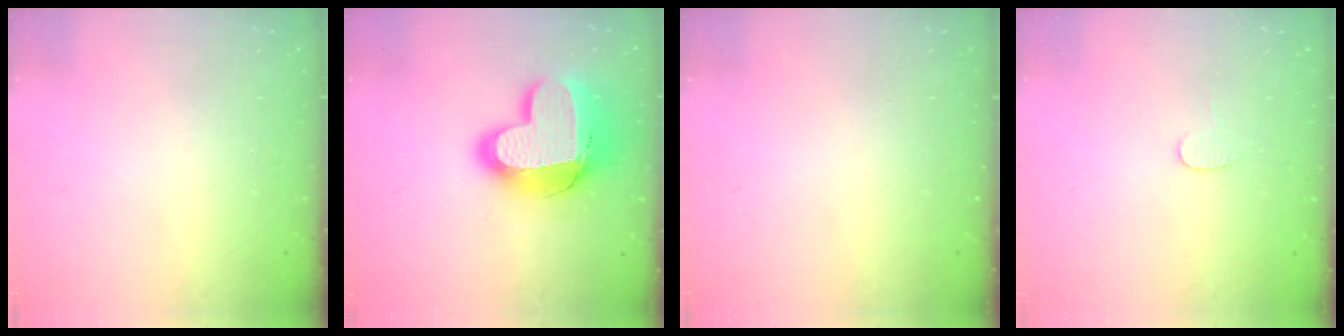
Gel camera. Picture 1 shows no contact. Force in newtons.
{"total": 18.9, "press": 18.9, "slide": 1.6}
{"total": 0.0}
{"total": 4.3, "press": 4.3, "slide": 0.3}